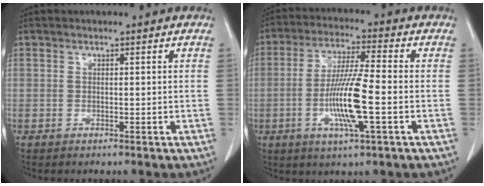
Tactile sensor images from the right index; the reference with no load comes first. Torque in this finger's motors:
{"motor_torque": [1.76, -0.19, 0.83, 0.21]}